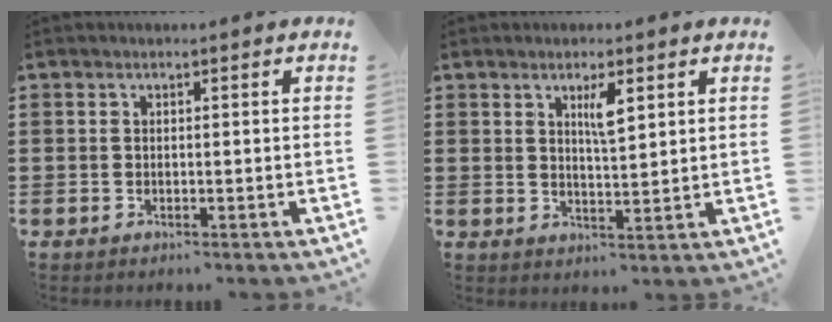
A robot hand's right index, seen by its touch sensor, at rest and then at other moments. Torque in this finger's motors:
{"motor_torque": [0.32, -0.06, 0.08, 0.06]}